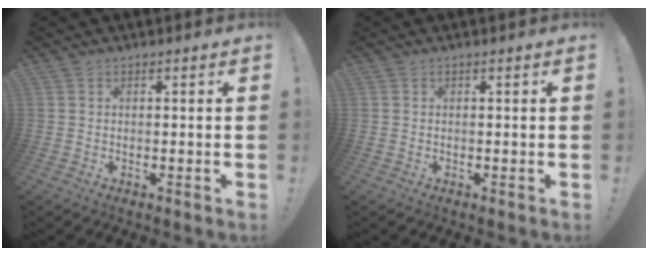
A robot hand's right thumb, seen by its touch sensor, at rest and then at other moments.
{"total": 0.0}